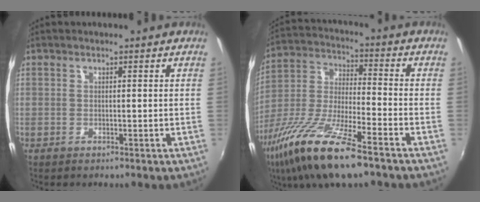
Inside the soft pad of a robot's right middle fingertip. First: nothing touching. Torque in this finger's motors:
{"motor_torque": [1.26, -0.88, 0.44, 0.21]}